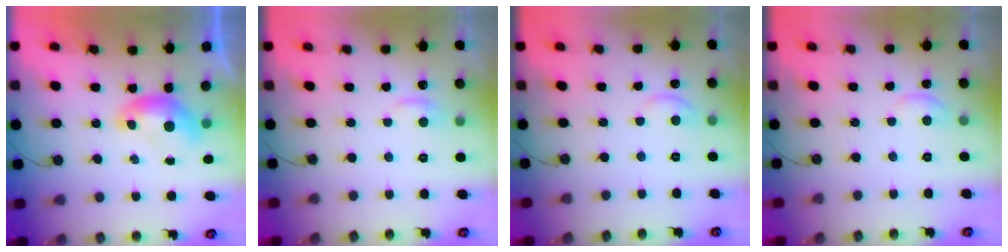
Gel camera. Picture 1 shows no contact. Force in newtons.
{"total": 0.8, "press": 0.2, "slide": 0.8}
{"total": 1.4, "press": 1.4, "slide": 0.5}
{"total": 2.0, "press": 2.0, "slide": 0.3}